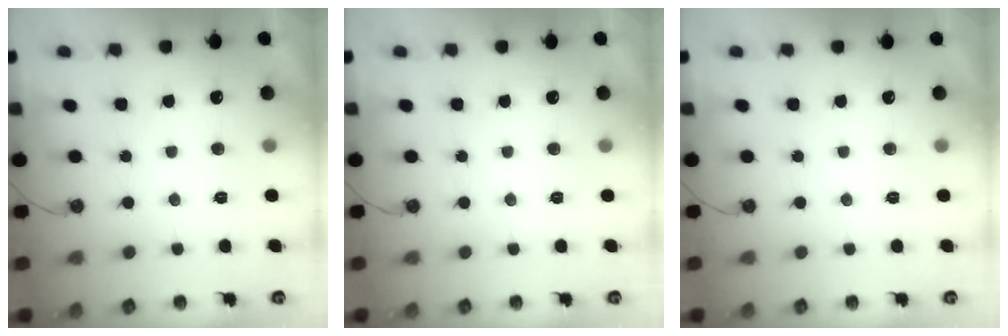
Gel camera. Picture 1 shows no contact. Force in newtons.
{"total": 0.0}
{"total": 0.0}